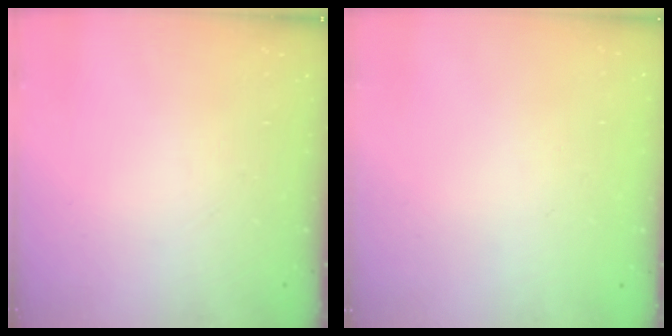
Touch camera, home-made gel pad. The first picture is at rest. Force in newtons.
{"total": 1.8, "press": 1.8, "slide": 0.2}